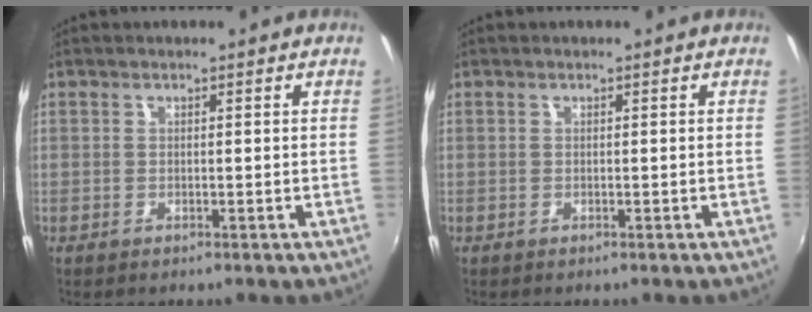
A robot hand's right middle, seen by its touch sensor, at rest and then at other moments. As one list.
[{"total": 0.0}]